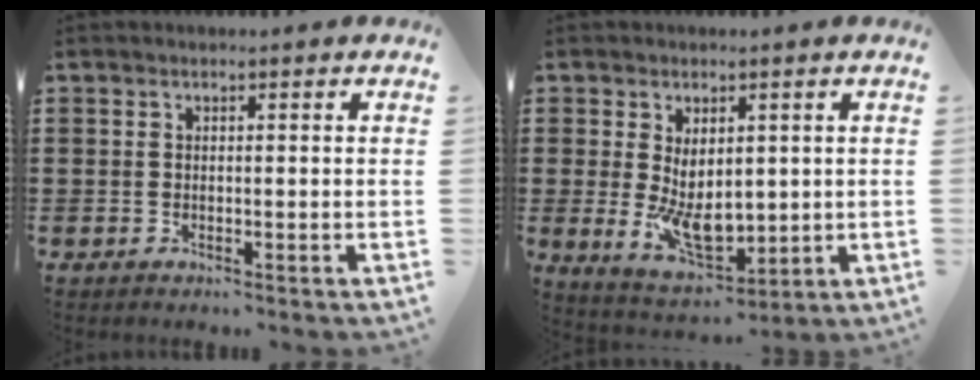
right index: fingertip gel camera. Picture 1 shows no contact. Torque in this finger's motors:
{"motor_torque": [1.73, 0.42, 0.31, 0.21]}